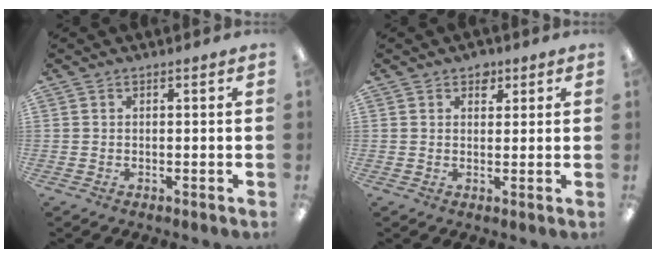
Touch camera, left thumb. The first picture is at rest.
{"total": 3.0, "force": [2.0, 2.0, 1.2], "torque": [-0.003, -0.004, 0.030]}